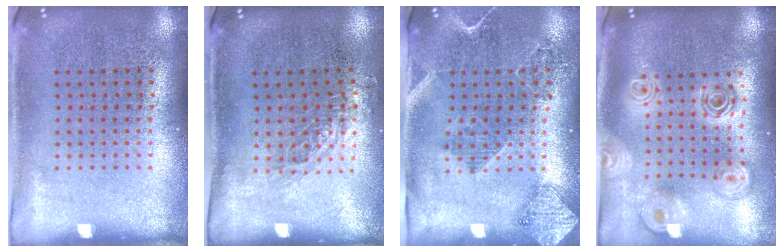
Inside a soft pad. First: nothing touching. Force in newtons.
{"total": 0.7, "press": 0.7, "slide": 0.1}
{"total": 1.8, "press": 1.7, "slide": 0.8}
{"total": 2.3, "press": 1.8, "slide": 1.4}